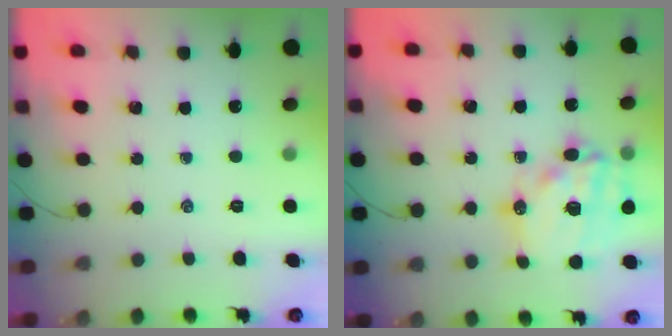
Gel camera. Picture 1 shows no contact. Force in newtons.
{"total": 19.2, "press": 18.8, "slide": 3.9}